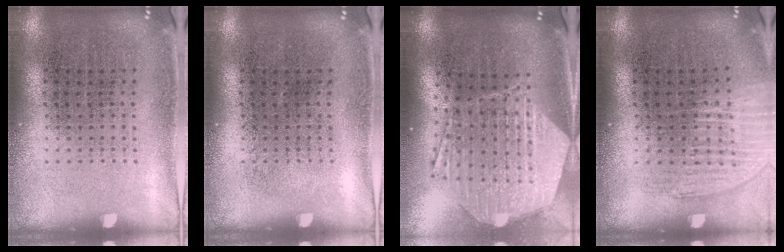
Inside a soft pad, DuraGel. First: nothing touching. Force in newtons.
{"total": 0.0}
{"total": 2.9, "press": 2.3, "slide": 1.8}
{"total": 1.2, "press": 1.1, "slide": 0.4}